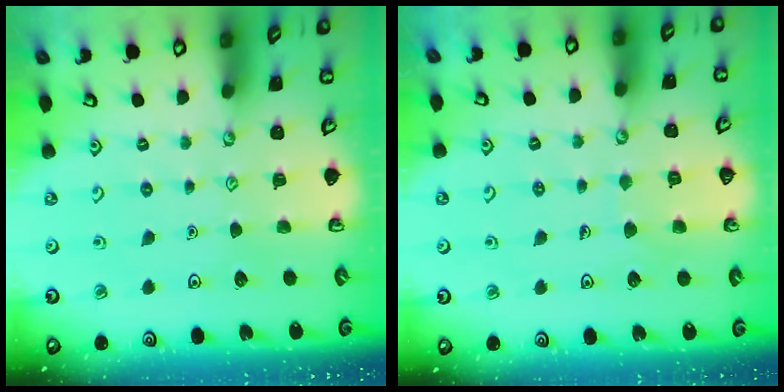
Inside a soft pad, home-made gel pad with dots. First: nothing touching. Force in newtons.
{"total": 5.2, "press": 5.1, "slide": 0.3}